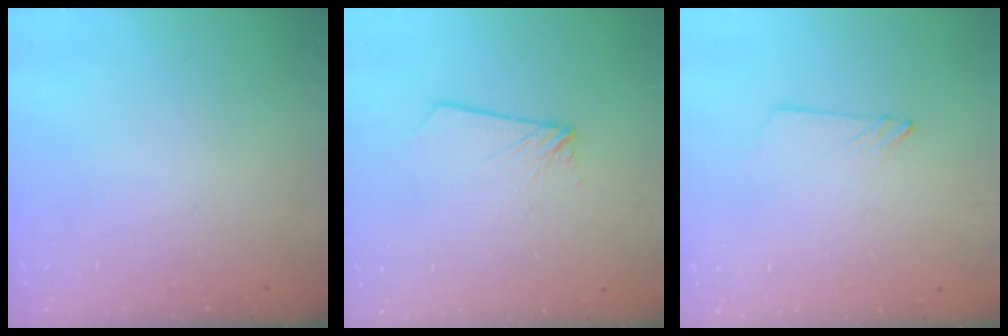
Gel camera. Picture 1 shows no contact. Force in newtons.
{"total": 1.9, "press": 1.9, "slide": 0.1}
{"total": 2.4, "press": 2.4, "slide": 0.2}